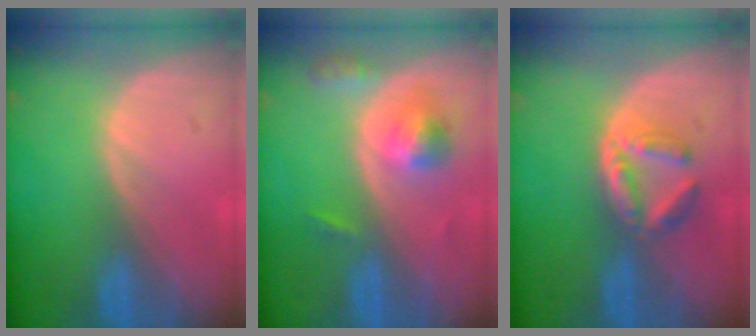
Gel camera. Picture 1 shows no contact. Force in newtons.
{"total": 5.1, "press": 4.7, "slide": 1.9}
{"total": 5.1, "press": 5.0, "slide": 1.1}